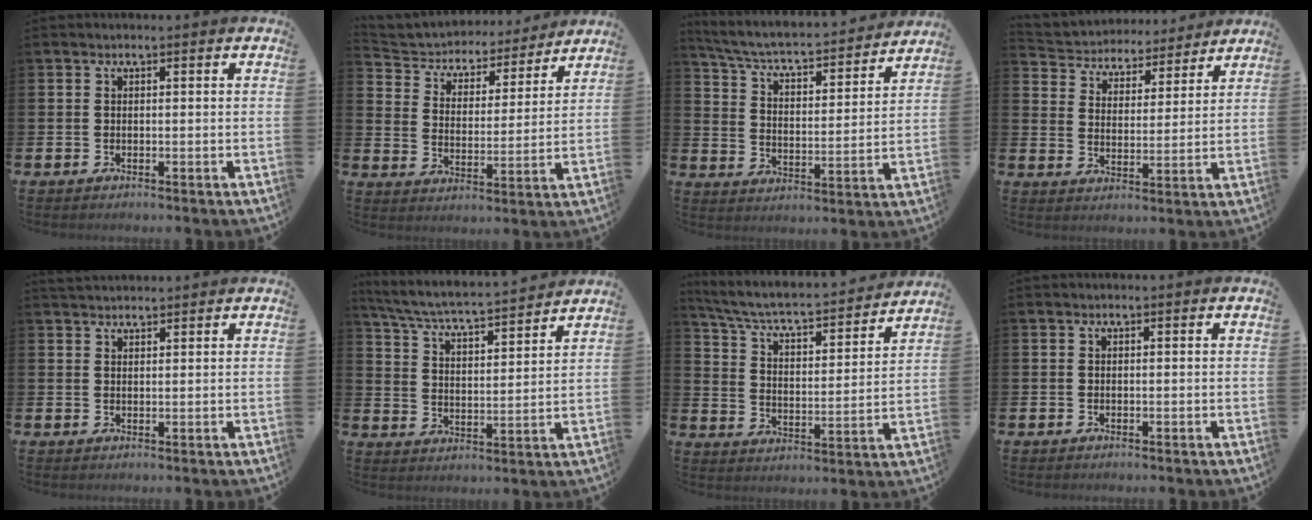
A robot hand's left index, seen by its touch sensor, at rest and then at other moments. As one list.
[{"total": 5.2, "force": [4.8, 2.0, 0.4], "torque": [-0.045, -0.042, 0.078]}, {"total": 5.9, "force": [5.4, 1.1, 2.1], "torque": [-0.071, -0.046, 0.084]}, {"total": 4.8, "force": [4.5, 1.8, -0.2], "torque": [-0.031, -0.039, 0.074]}, {"total": 1.7, "force": [1.6, 0.3, 0.0], "torque": [0.007, -0.005, 0.028]}, {"total": 5.6, "force": [5.4, 0.1, 1.6], "torque": [-0.058, -0.047, 0.088]}, {"total": 6.5, "force": [5.9, 1.1, 2.5], "torque": [-0.080, -0.048, 0.093]}, {"total": 0.0}]